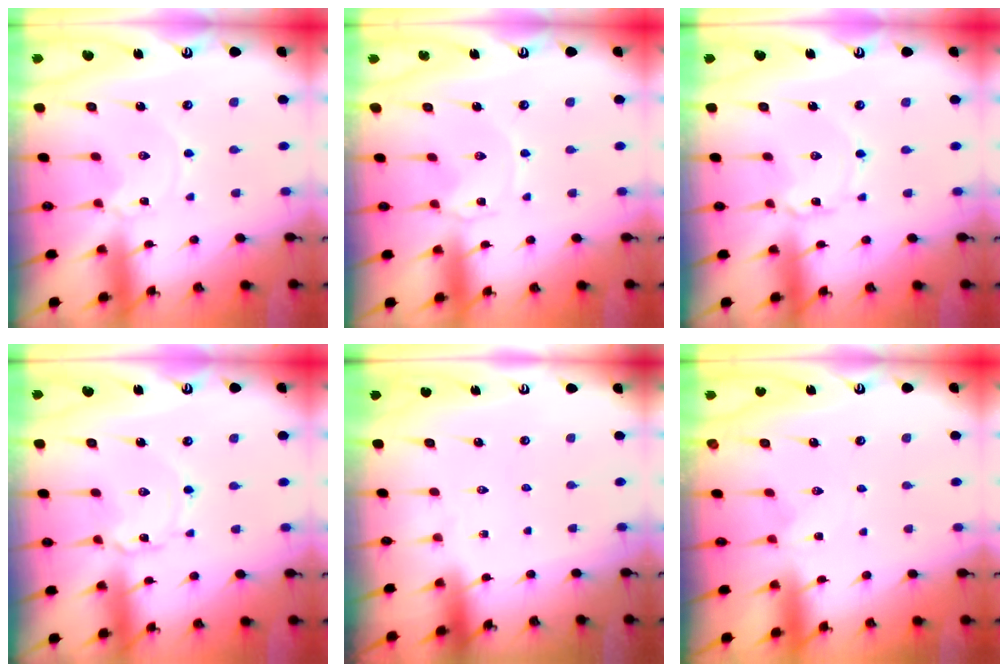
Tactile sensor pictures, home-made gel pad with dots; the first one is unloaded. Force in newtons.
{"total": 0.0}
{"total": 1.9, "press": 1.9, "slide": 0.2}
{"total": 2.0, "press": 2.0, "slide": 0.2}
{"total": 0.0}
{"total": 1.0, "press": 1.0, "slide": 0.3}